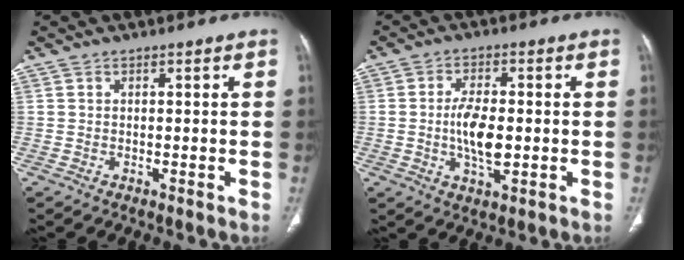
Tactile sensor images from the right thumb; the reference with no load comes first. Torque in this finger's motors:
{"motor_torque": [0.88, 2.27, 1.03, -0.35, 0.13]}